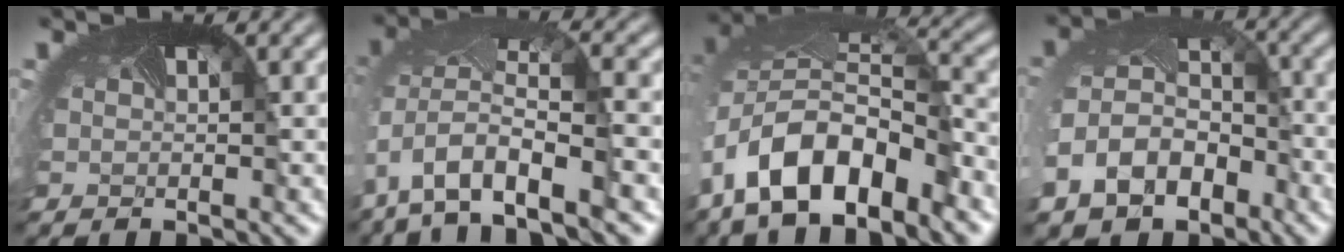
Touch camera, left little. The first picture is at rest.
{"total": 10.4, "force": [-4.7, 5.1, 7.7], "torque": [-0.179, -0.029, -0.064]}
{"total": 11.7, "force": [-5.9, 6.1, 8.0], "torque": [-0.176, -0.026, -0.098]}
{"total": 9.0, "force": [-4.4, 6.6, 4.2], "torque": [-0.121, -0.037, -0.071]}